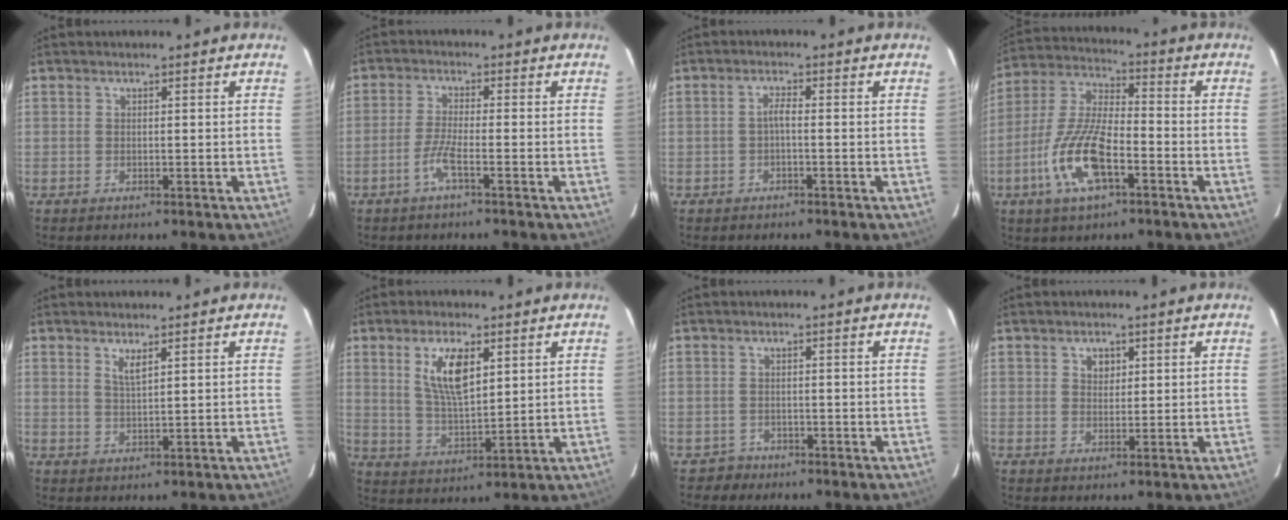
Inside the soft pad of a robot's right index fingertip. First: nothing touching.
{"total": 3.6, "force": [-2.2, -0.1, 2.8], "torque": [-0.070, -0.001, -0.045]}
{"total": 1.6, "force": [-0.7, 0.2, 1.4], "torque": [-0.028, 0.006, -0.013]}
{"total": 14.0, "force": [-6.0, 5.1, 11.6], "torque": [-0.253, -0.005, -0.117]}
{"total": 2.2, "force": [1.4, 0.3, 1.7], "torque": [-0.032, -0.002, 0.024]}
{"total": 9.0, "force": [3.6, 3.5, 7.4], "torque": [-0.136, 0.001, 0.076]}
{"total": 2.2, "force": [-1.5, 1.6, -0.3], "torque": [0.003, 0.008, -0.024]}
{"total": 2.5, "force": [1.0, 2.0, 1.1], "torque": [-0.011, 0.007, 0.019]}